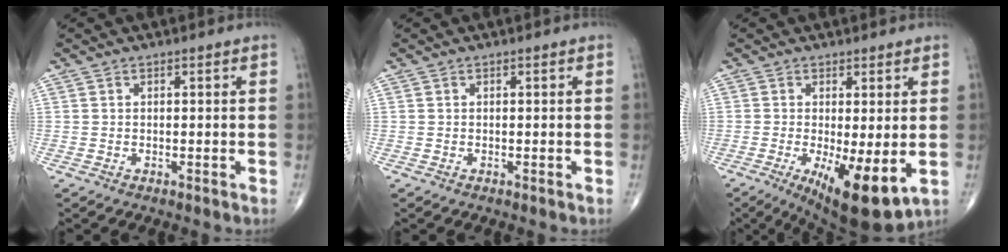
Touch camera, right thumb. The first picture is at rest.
{"total": 0.0}
{"total": 11.1, "force": [-2.5, 3.3, 10.3], "torque": [-0.159, -0.024, -0.028]}